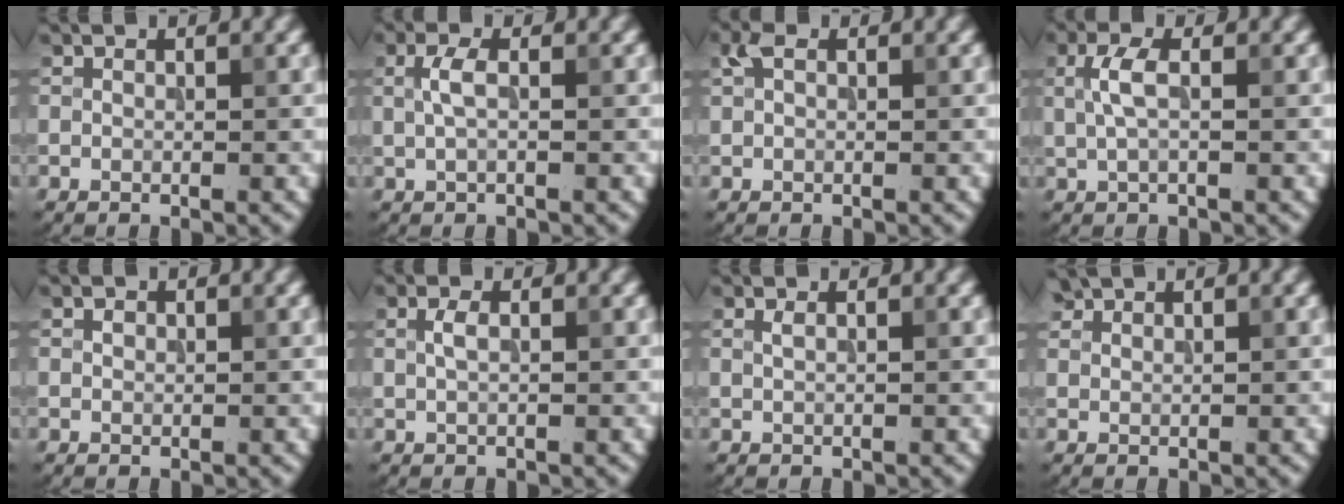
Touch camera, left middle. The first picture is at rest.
{"total": 1.9, "force": [0.3, 0.6, 1.7], "torque": [-0.038, 0.004, 0.005]}
{"total": 1.5, "force": [0.7, 0.8, 1.0], "torque": [-0.020, 0.008, 0.011]}
{"total": 2.5, "force": [0.4, 0.9, 2.3], "torque": [-0.050, 0.005, 0.007]}
{"total": 0.5, "force": [0.2, 0.4, 0.2], "torque": [-0.004, 0.000, 0.004]}
{"total": 1.2, "force": [0.3, 0.4, 1.1], "torque": [-0.023, 0.003, 0.007]}
{"total": 0.8, "force": [0.4, 0.3, 0.6], "torque": [-0.009, 0.001, 0.005]}
{"total": 1.0, "force": [0.9, 0.2, 0.1], "torque": [-0.004, 0.002, 0.025]}